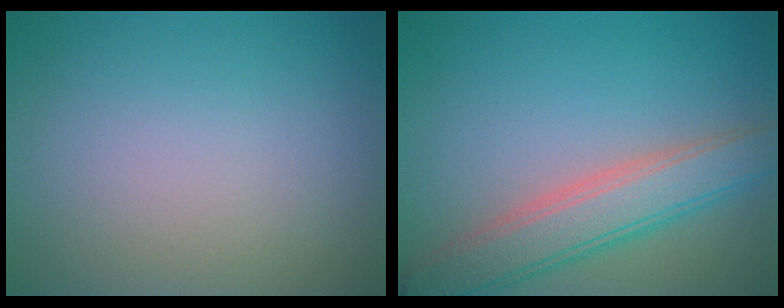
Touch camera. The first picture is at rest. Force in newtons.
{"total": 5.2, "press": 5.2, "slide": 0.2}